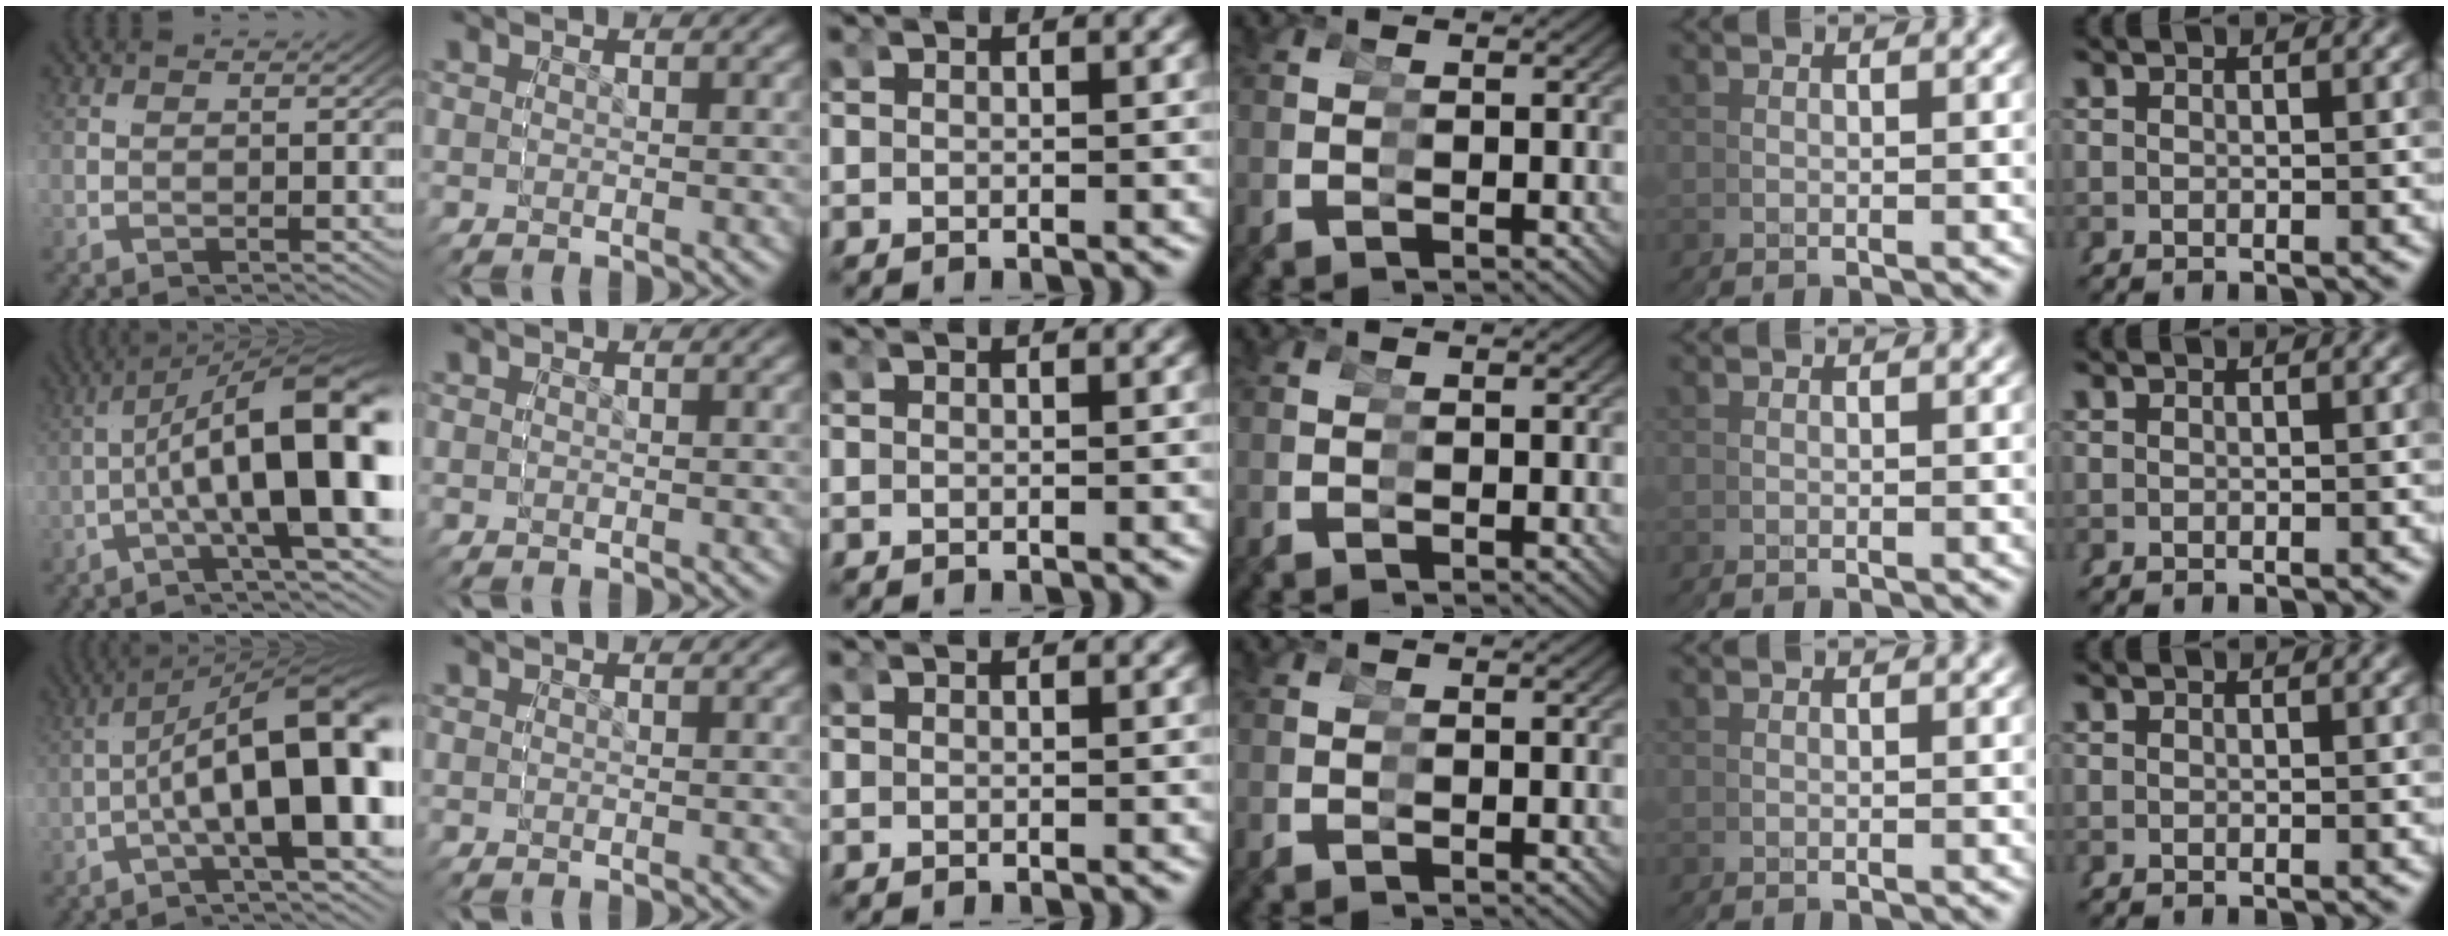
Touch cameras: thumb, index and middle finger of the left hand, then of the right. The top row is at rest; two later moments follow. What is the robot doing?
{"motion": "grasp_and_lifting", "object": "cubes"}